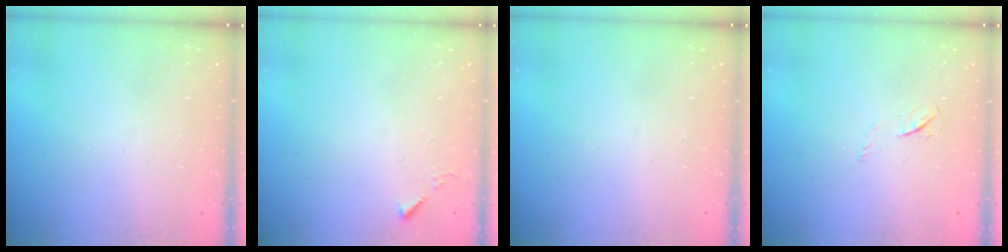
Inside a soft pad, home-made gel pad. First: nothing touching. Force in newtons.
{"total": 4.0, "press": 3.9, "slide": 0.5}
{"total": 0.0}
{"total": 3.1, "press": 3.1, "slide": 0.5}